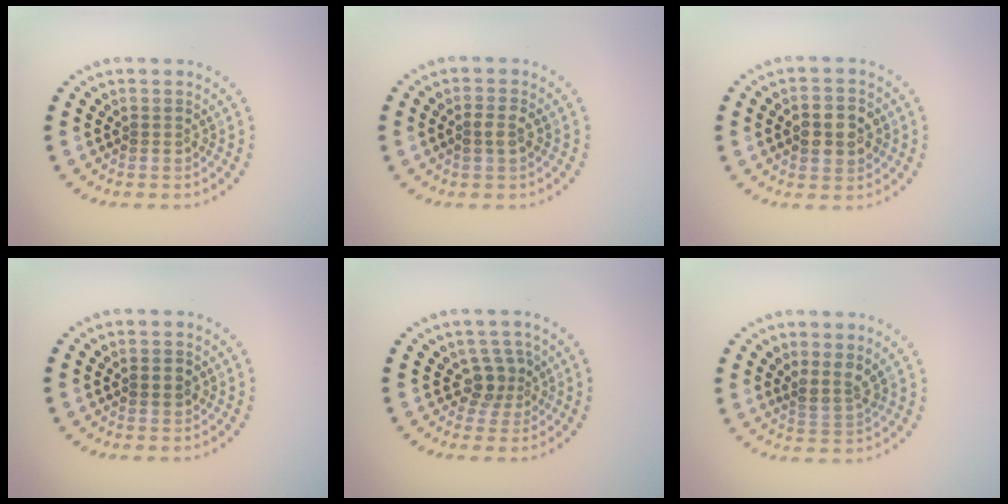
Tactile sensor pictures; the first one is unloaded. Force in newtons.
{"total": 1.5, "press": 1.5, "slide": 0.3}
{"total": 3.8, "press": 3.8, "slide": 0.1}
{"total": 1.7, "press": 1.7, "slide": 0.2}
{"total": 2.3, "press": 1.8, "slide": 1.4}
{"total": 2.3, "press": 1.7, "slide": 1.6}